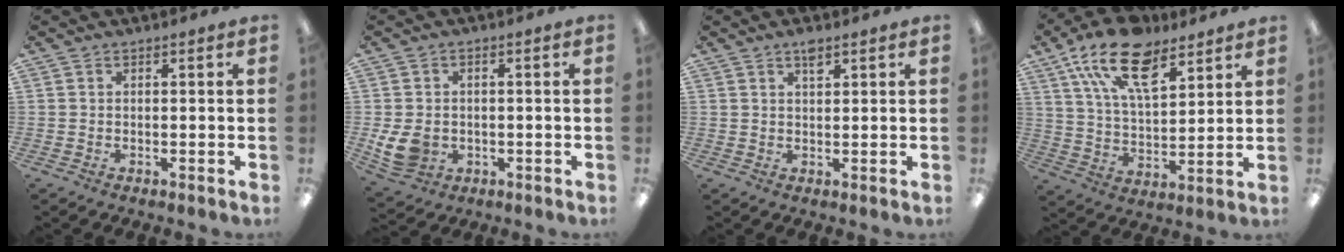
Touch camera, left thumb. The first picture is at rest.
{"total": 7.0, "force": [-1.2, 5.9, 3.6], "torque": [-0.080, 0.007, -0.018]}
{"total": 2.3, "force": [1.7, 0.9, 1.3], "torque": [-0.023, -0.002, 0.029]}
{"total": 17.2, "force": [10.6, 8.4, 10.7], "torque": [-0.193, -0.042, 0.191]}